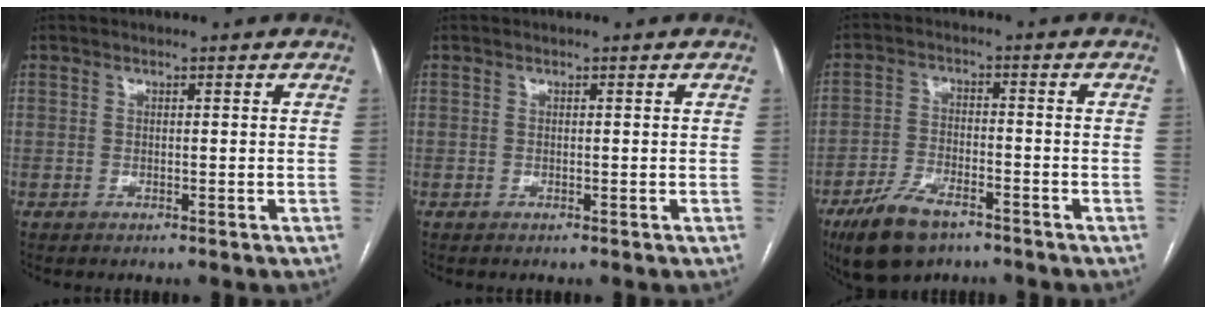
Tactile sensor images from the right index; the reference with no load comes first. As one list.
[{"total": 0.0}, {"total": 8.7, "force": [-6.0, 3.5, 5.3], "torque": [-0.109, -0.011, -0.105]}]